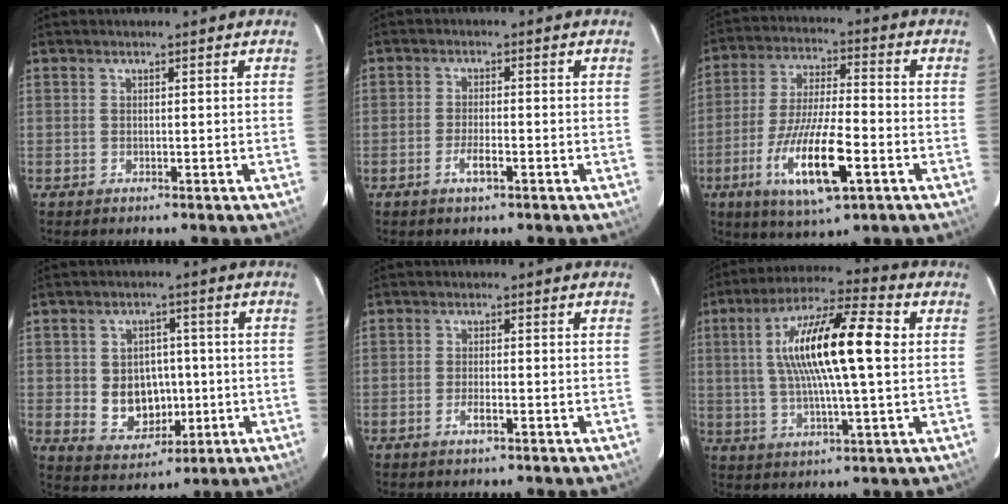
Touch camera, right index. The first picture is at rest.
{"total": 3.2, "force": [-1.8, 0.6, 2.6], "torque": [-0.058, -0.001, -0.034]}
{"total": 15.8, "force": [-6.5, 3.6, 13.9], "torque": [-0.285, -0.023, -0.117]}
{"total": 9.1, "force": [-0.9, 7.6, 4.9], "torque": [-0.107, 0.005, 0.006]}
{"total": 2.2, "force": [-1.3, 0.4, 1.7], "torque": [-0.041, 0.000, -0.025]}
{"total": 16.8, "force": [2.8, 2.5, 16.4], "torque": [-0.304, 0.017, 0.045]}